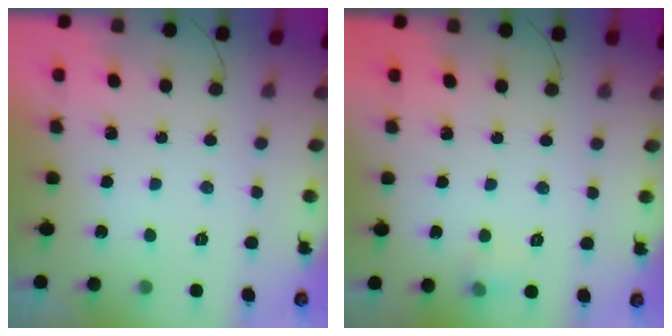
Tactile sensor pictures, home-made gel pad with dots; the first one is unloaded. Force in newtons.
{"total": 4.9, "press": 4.7, "slide": 1.4}